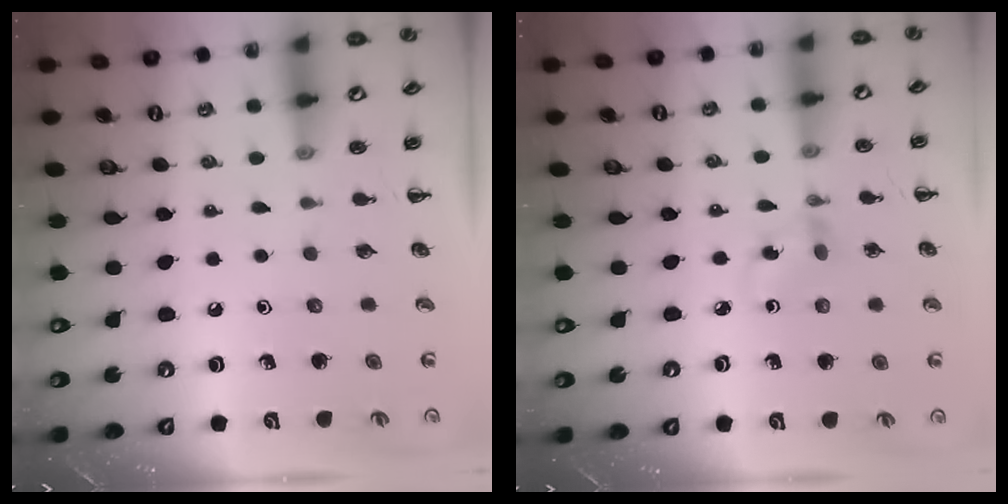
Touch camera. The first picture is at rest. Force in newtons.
{"total": 2.9, "press": 2.7, "slide": 1.2}